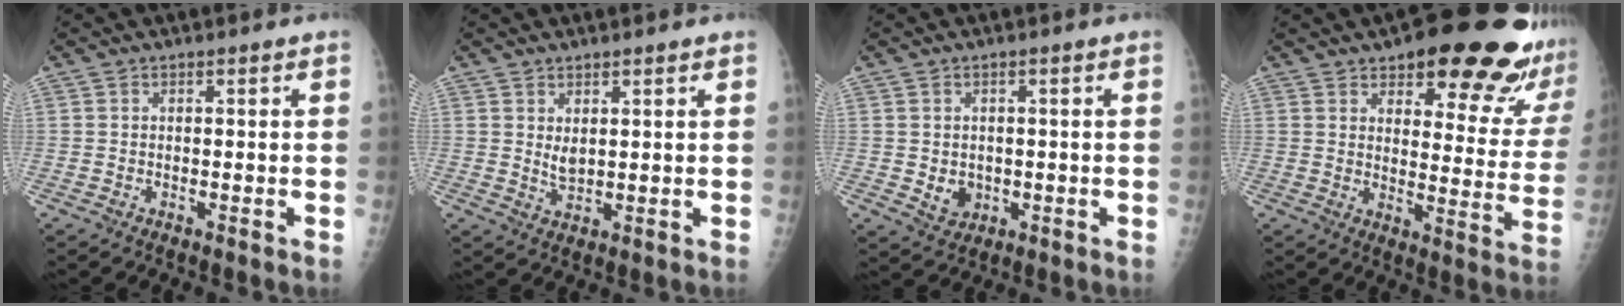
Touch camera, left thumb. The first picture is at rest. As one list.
[{"total": 3.5, "force": [1.7, 1.5, 2.6], "torque": [-0.040, -0.018, 0.034]}, {"total": 3.7, "force": [-0.4, 3.2, 1.9], "torque": [-0.017, -0.002, 0.007]}, {"total": 21.4, "force": [15.7, 6.9, 12.7], "torque": [-0.116, -0.085, 0.195]}]